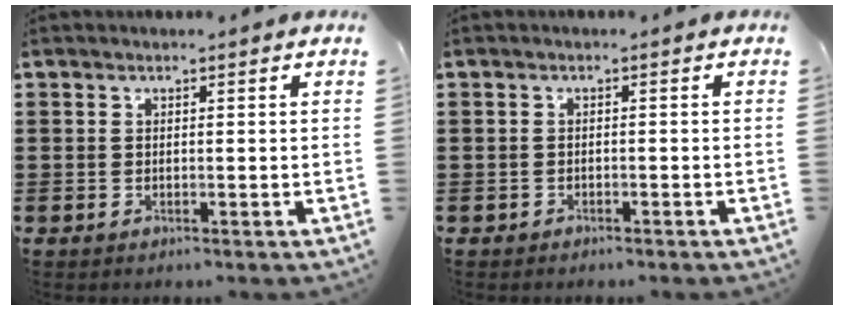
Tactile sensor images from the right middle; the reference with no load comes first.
{"total": 0.7, "force": [-0.7, 0.2, 0.0], "torque": [-0.003, -0.002, -0.013]}